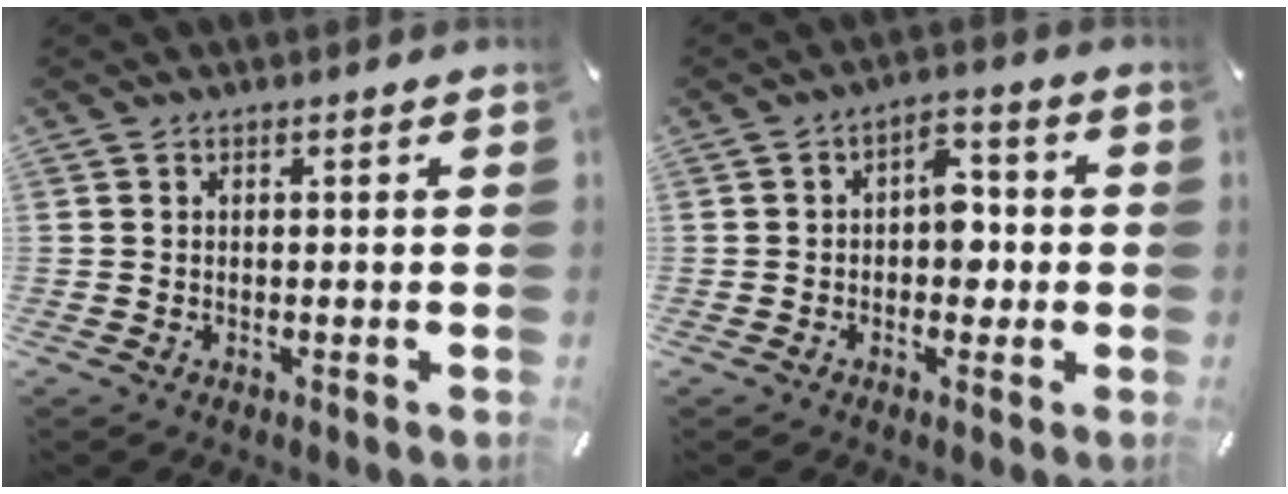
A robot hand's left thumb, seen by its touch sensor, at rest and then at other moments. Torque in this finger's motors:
{"motor_torque": [1.15, 1.10, 0.58, 0.13, 0.00]}